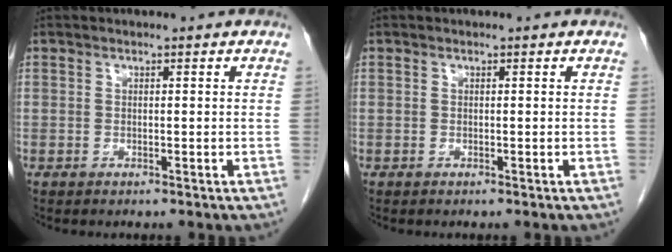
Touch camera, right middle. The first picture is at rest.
{"total": 0.0}